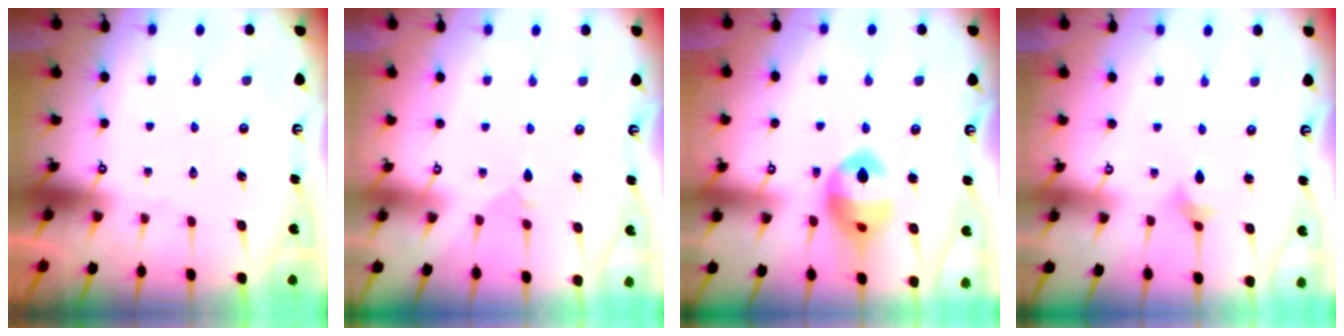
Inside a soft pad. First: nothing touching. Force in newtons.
{"total": 2.2, "press": 2.2, "slide": 0.6}
{"total": 13.4, "press": 13.3, "slide": 1.9}
{"total": 2.5, "press": 2.5, "slide": 0.4}